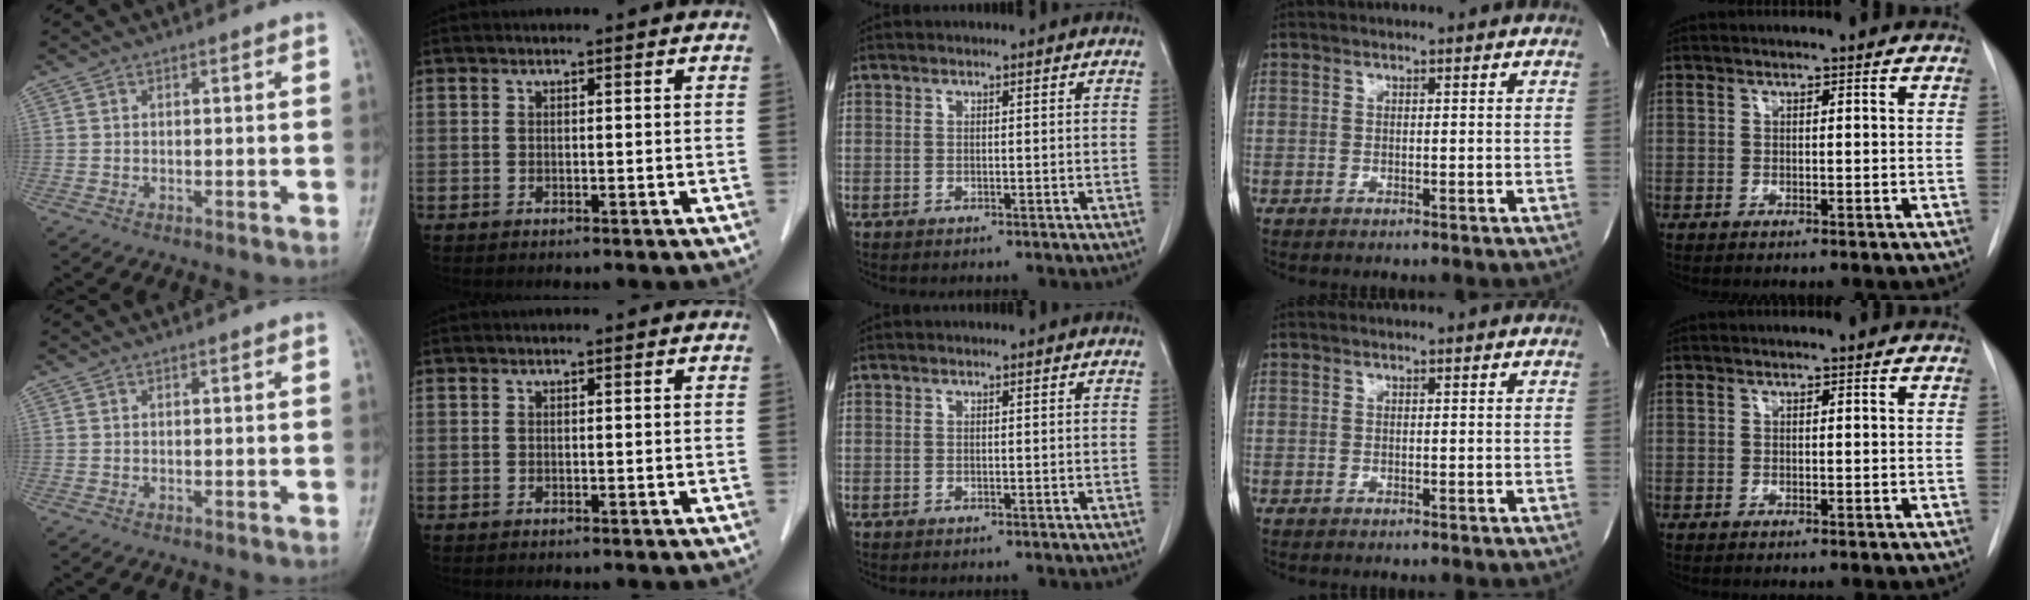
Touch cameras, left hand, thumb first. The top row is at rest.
{}